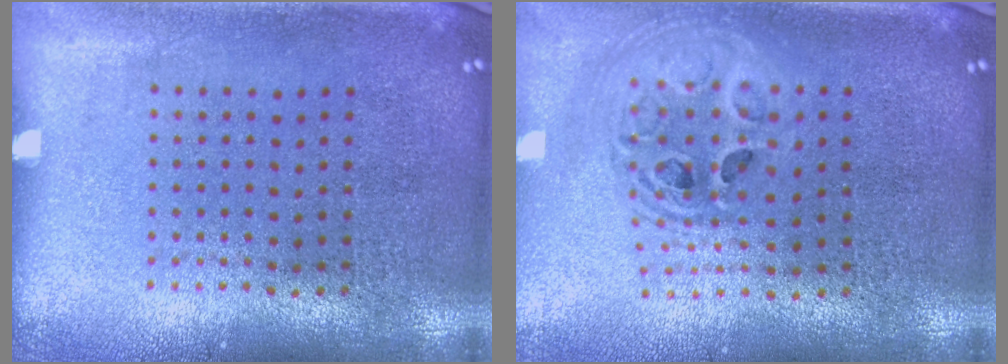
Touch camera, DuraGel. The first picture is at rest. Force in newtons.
{"total": 2.1, "press": 1.7, "slide": 1.3}